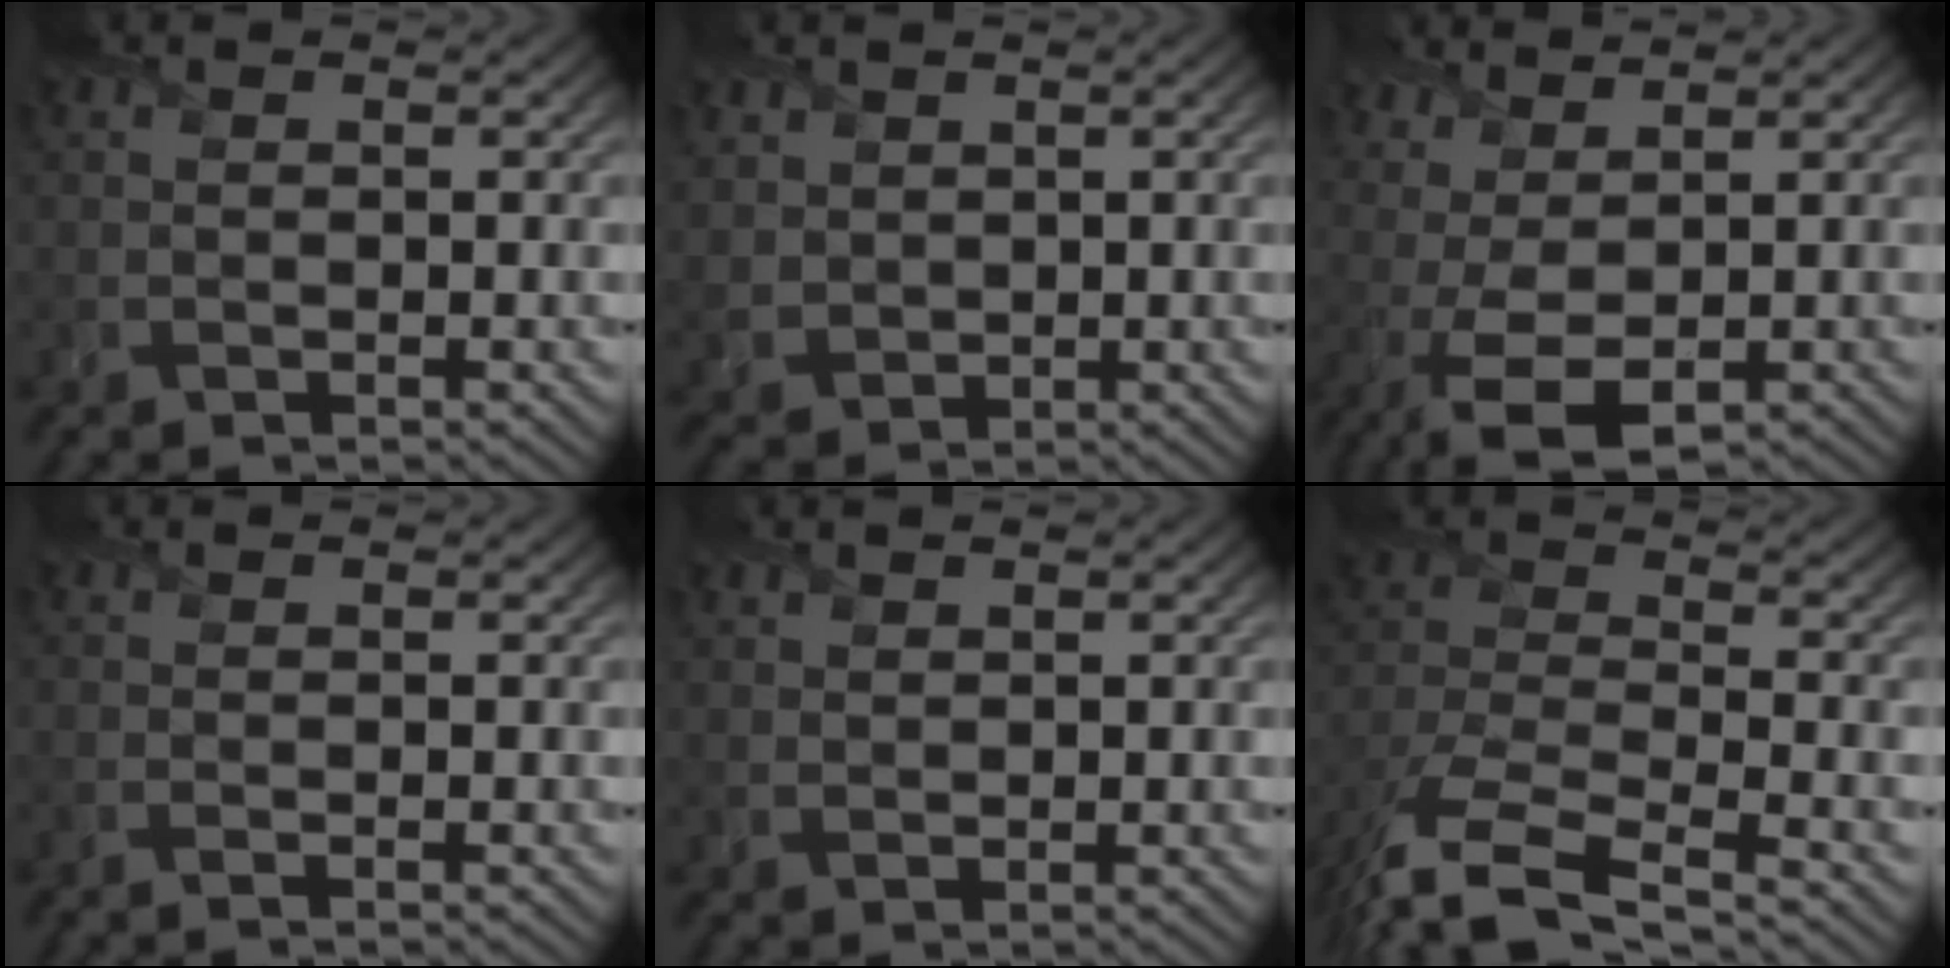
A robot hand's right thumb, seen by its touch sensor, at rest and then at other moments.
{"total": 3.3, "force": [1.7, 2.7, 0.8], "torque": [-0.038, -0.002, 0.038]}
{"total": 4.5, "force": [0.2, 1.9, 4.1], "torque": [-0.093, 0.007, 0.005]}
{"total": 1.2, "force": [-0.1, 0.3, 1.1], "torque": [-0.013, 0.000, -0.009]}
{"total": 1.0, "force": [1.0, 0.2, 0.0], "torque": [-0.005, 0.001, 0.024]}
{"total": 11.0, "force": [-8.1, 4.2, 6.3], "torque": [-0.150, -0.020, -0.145]}